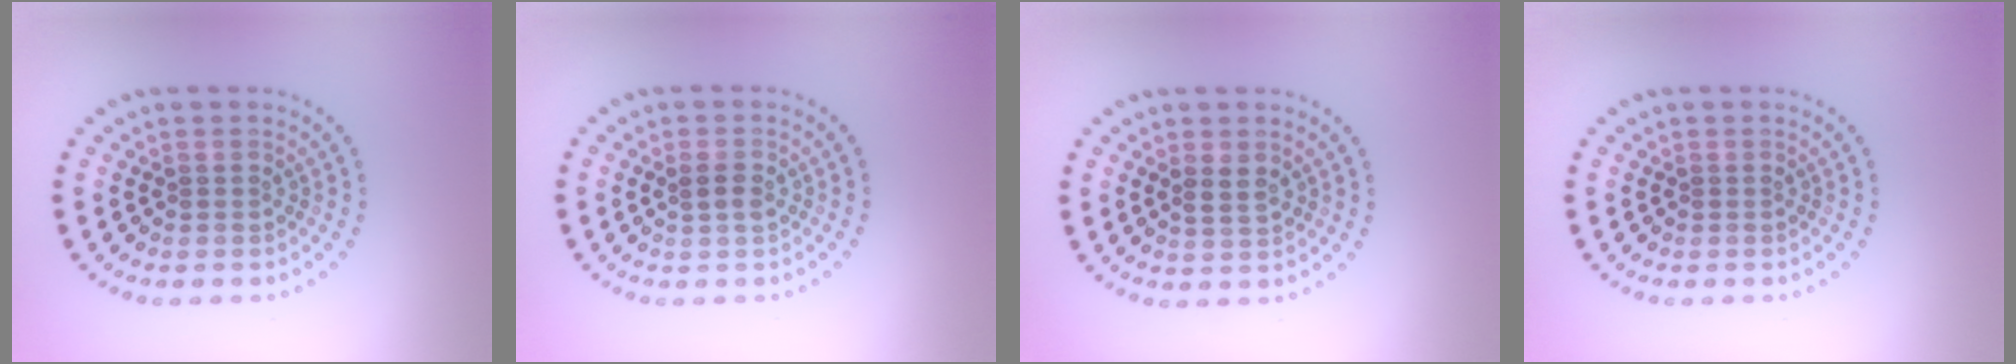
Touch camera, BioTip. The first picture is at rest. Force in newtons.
{"total": 1.3, "press": 1.3, "slide": 0.4}
{"total": 1.2, "press": 1.0, "slide": 0.5}
{"total": 0.0}